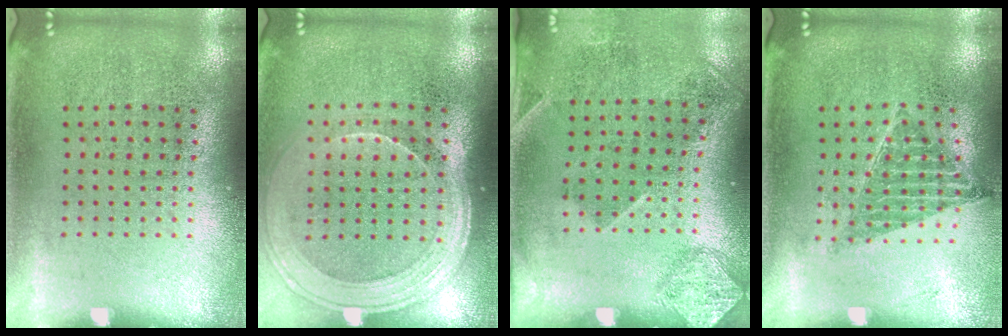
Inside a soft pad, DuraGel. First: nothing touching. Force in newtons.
{"total": 1.9, "press": 1.6, "slide": 1.0}
{"total": 1.7, "press": 1.1, "slide": 1.3}
{"total": 0.9, "press": 0.9, "slide": 0.2}